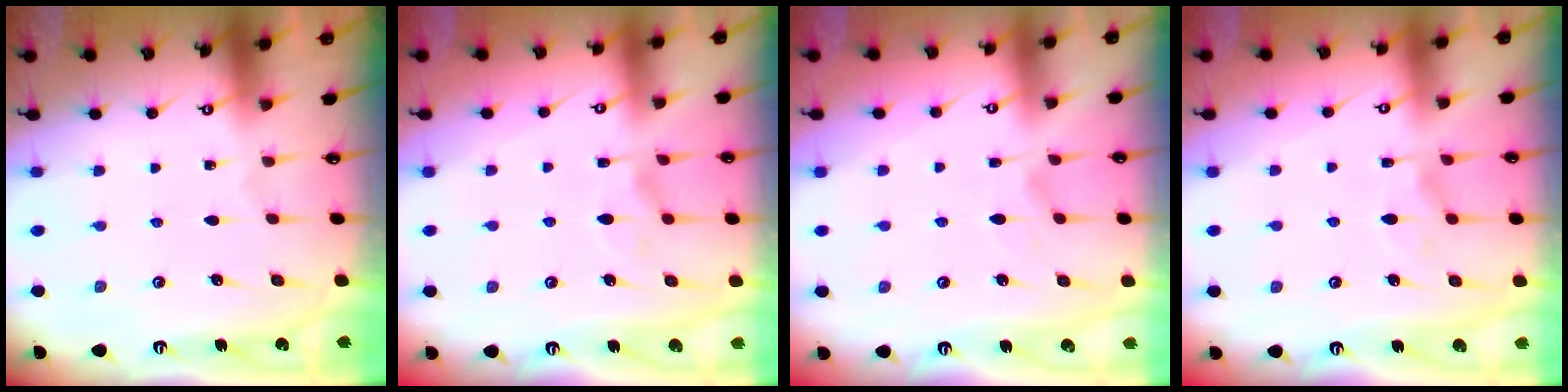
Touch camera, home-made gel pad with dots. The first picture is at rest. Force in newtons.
{"total": 2.3, "press": 2.1, "slide": 0.9}
{"total": 2.2, "press": 1.9, "slide": 1.1}
{"total": 2.3, "press": 2.1, "slide": 0.9}